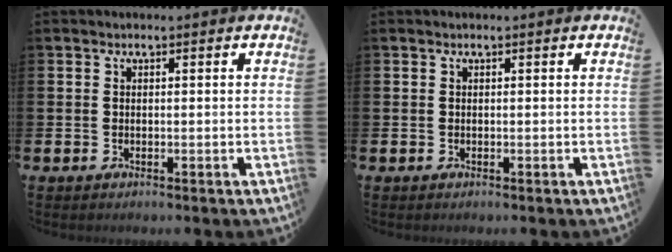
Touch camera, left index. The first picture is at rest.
{"total": 0.0}